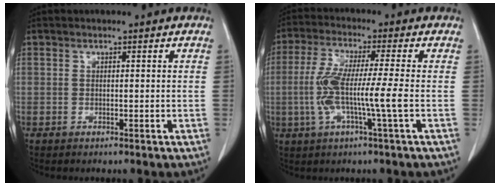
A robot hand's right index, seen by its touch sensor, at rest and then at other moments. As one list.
[{"total": 9.1, "force": [-1.5, -0.1, 9.0], "torque": [-0.184, 0.001, -0.033]}]